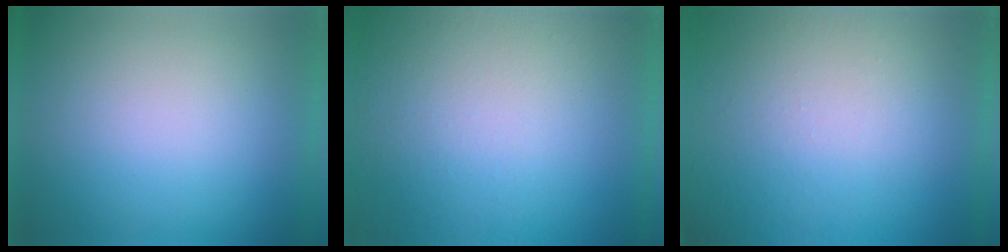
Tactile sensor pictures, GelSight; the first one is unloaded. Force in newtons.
{"total": 7.1}
{"total": 7.3}